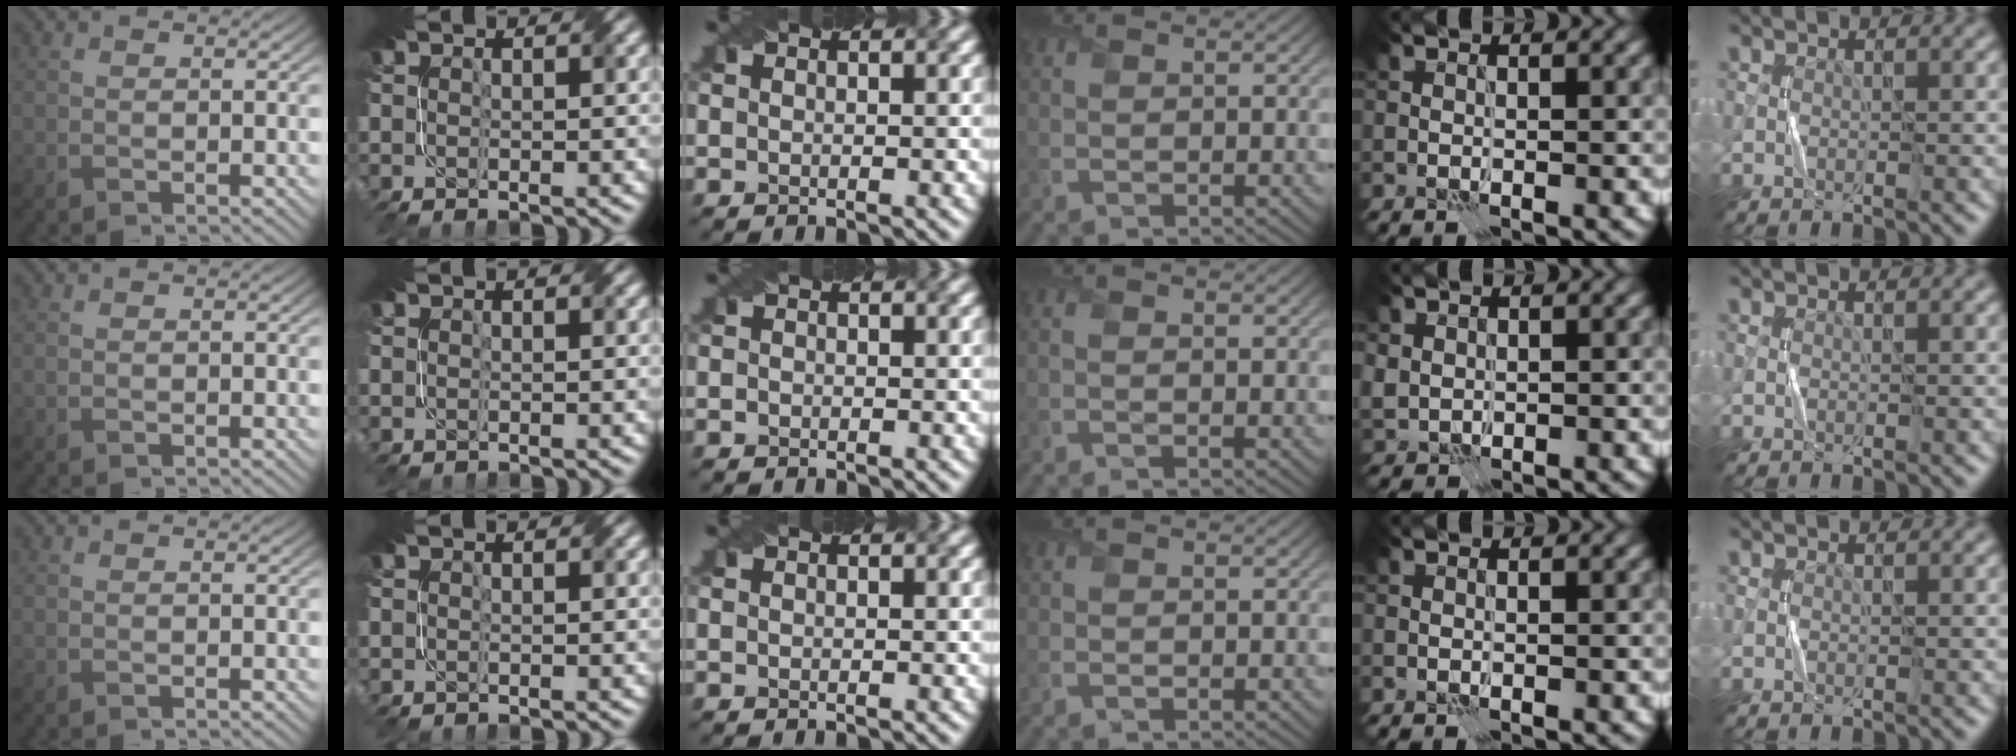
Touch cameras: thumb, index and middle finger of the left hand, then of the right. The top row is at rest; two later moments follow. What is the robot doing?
{"motion": "fold", "object": "napkin"}